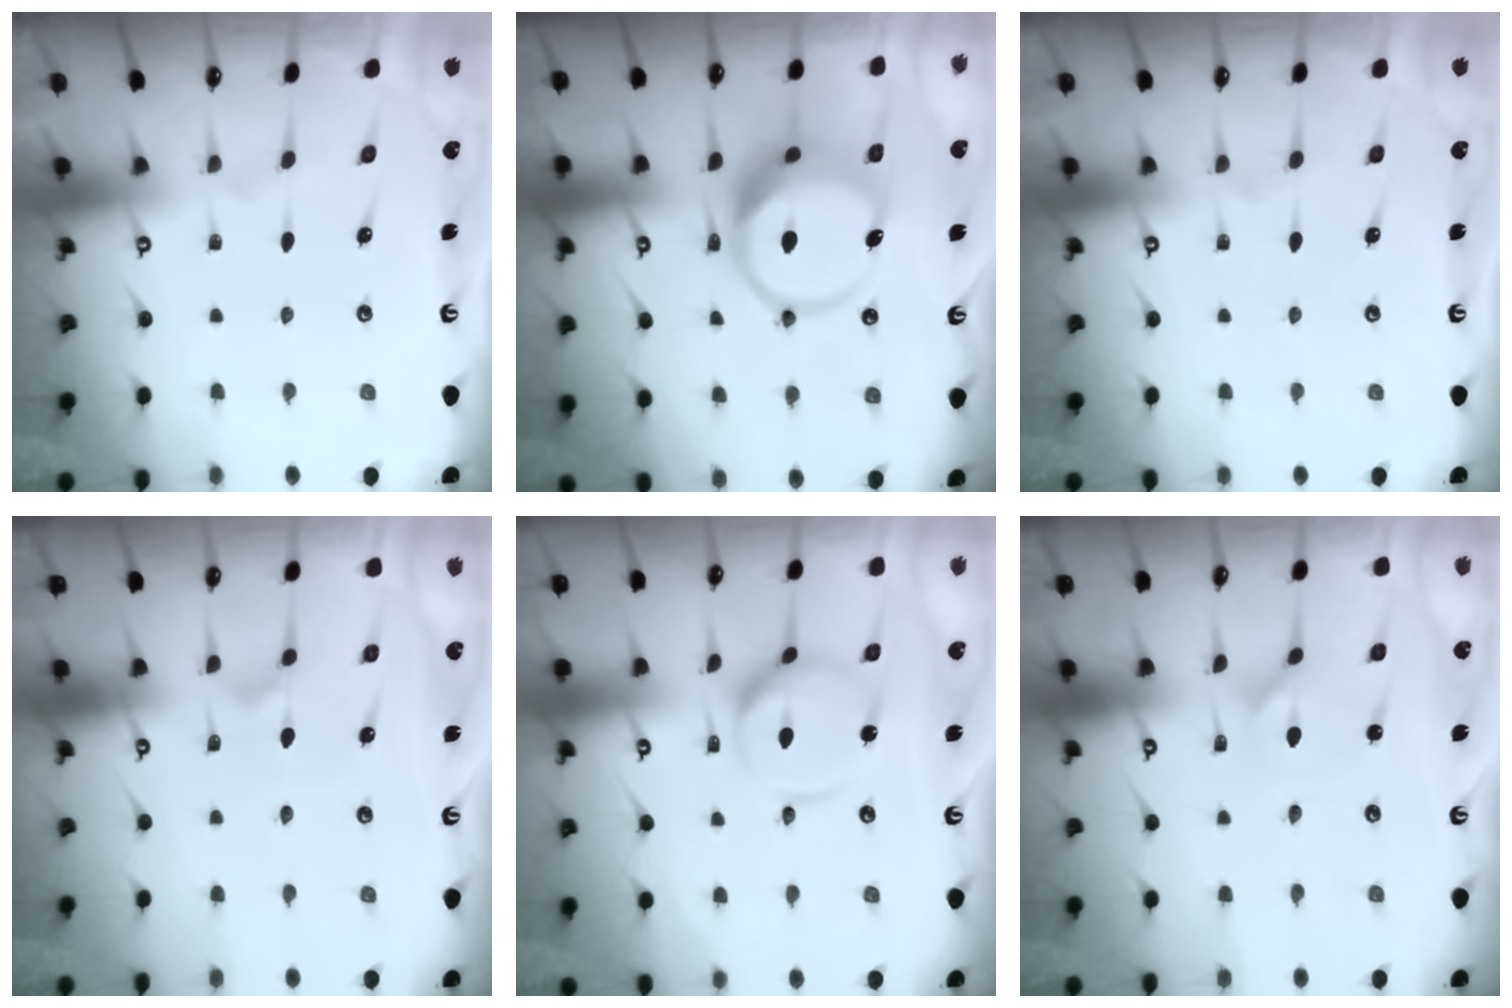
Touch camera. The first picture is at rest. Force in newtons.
{"total": 13.0, "press": 12.9, "slide": 1.5}
{"total": 0.0}
{"total": 1.7, "press": 1.6, "slide": 0.1}
{"total": 10.8, "press": 10.7, "slide": 1.0}
{"total": 1.1, "press": 1.1, "slide": 0.1}